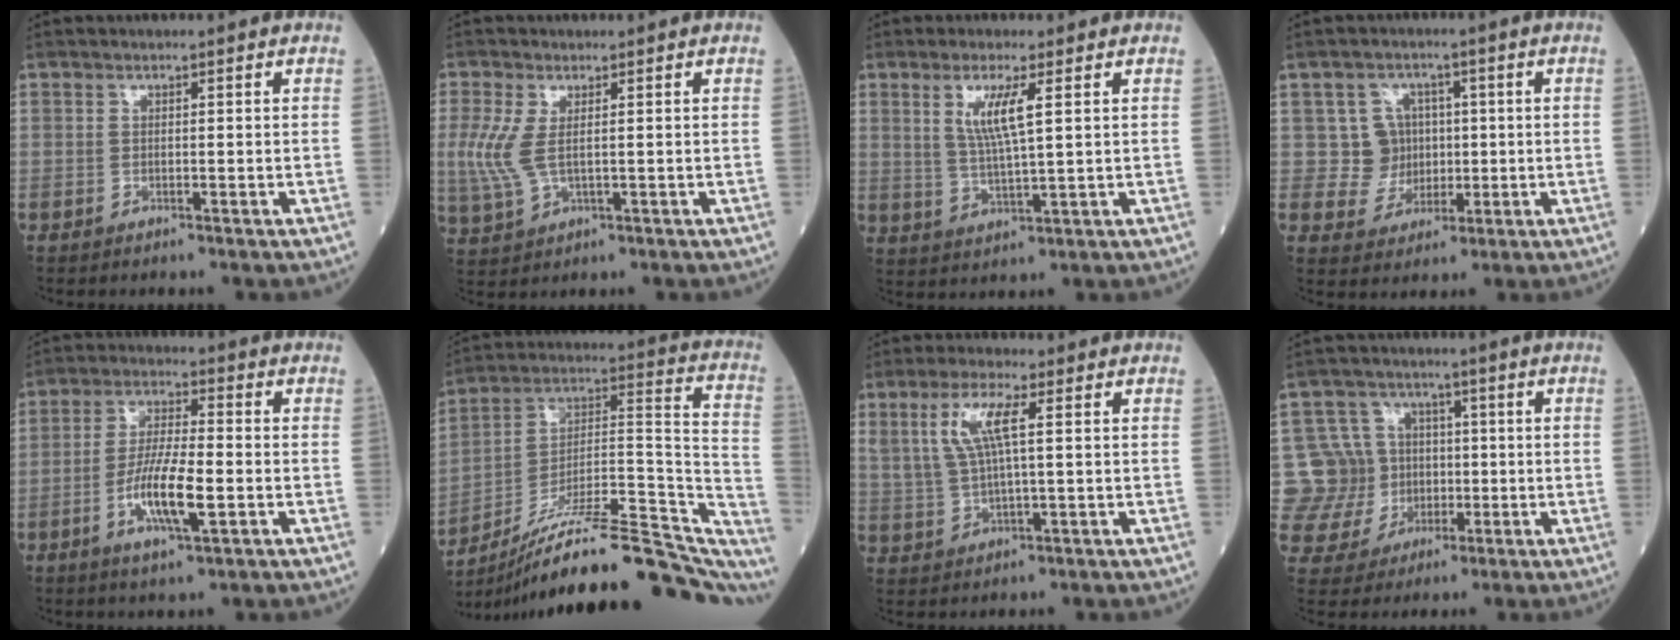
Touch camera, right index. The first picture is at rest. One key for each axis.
{"total": 5.5, "fx": 0.6, "fy": 2.3, "fz": 5.0, "tx": -0.140, "ty": -0.004, "tz": 0.017}
{"total": 6.0, "fx": 2.2, "fy": 0.2, "fz": 5.6, "tx": -0.114, "ty": -0.005, "tz": 0.047}
{"total": 5.6, "fx": 0.8, "fy": 5.6, "fz": 0.4, "tx": 0.001, "ty": 0.015, "tz": 0.017}
{"total": 9.2, "fx": -2.8, "fy": 1.6, "fz": 8.6, "tx": -0.167, "ty": -0.004, "tz": -0.053}
{"total": 31.0, "fx": -26.4, "fy": 4.5, "fz": 15.6, "tx": -0.169, "ty": 0.015, "tz": -0.381}
{"total": 6.8, "fx": 2.3, "fy": 1.2, "fz": 6.3, "tx": -0.141, "ty": 0.014, "tz": 0.050}
{"total": 10.6, "fx": -0.1, "fy": 10.5, "fz": 1.7, "tx": -0.044, "ty": 0.035, "tz": 0.013}